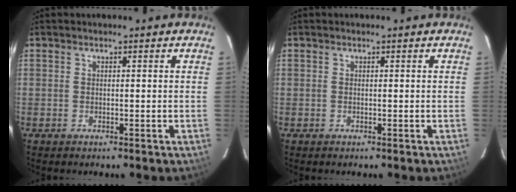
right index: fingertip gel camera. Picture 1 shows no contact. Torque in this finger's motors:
{"motor_torque": [0.14, 0.09, -0.01, 0.01]}